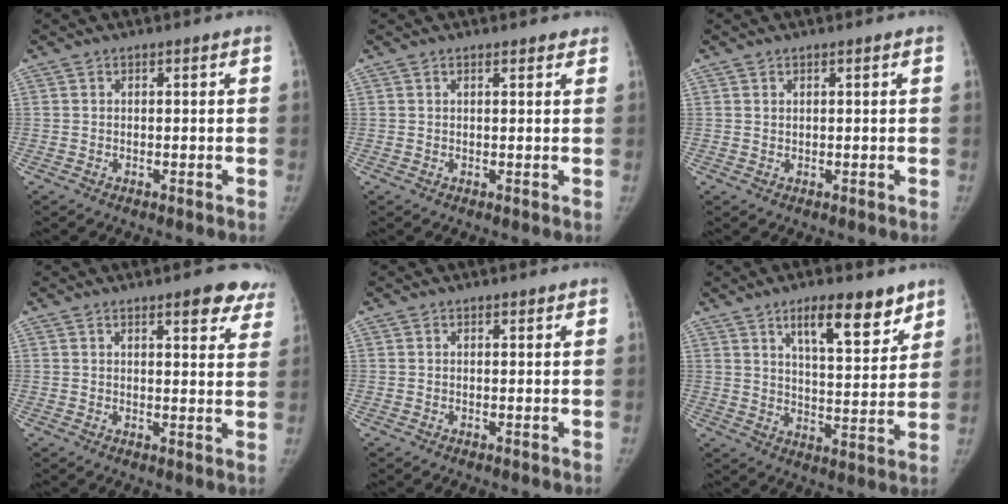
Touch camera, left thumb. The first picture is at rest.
{"total": 1.6, "force": [1.3, 0.6, 0.8], "torque": [-0.005, -0.003, 0.016]}
{"total": 0.6, "force": [0.4, 0.2, 0.3], "torque": [-0.006, -0.003, 0.008]}
{"total": 8.5, "force": [6.1, 2.7, 5.4], "torque": [-0.031, -0.026, 0.063]}
{"total": 0.5, "force": [0.4, 0.2, 0.2], "torque": [-0.006, -0.004, 0.006]}
{"total": 12.7, "force": [8.2, 4.3, 8.7], "torque": [-0.099, -0.051, 0.129]}